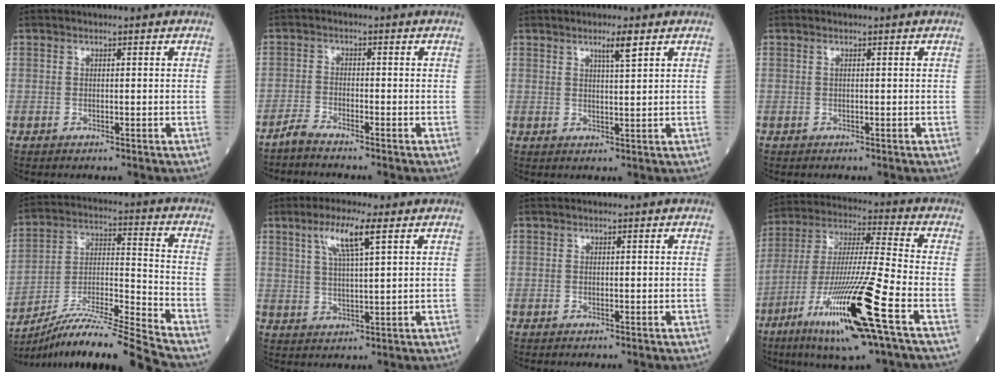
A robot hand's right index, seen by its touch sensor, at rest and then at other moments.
{"total": 2.4, "force": [-2.3, -0.4, 0.5], "torque": [-0.018, -0.009, -0.049]}
{"total": 2.9, "force": [1.8, -0.2, 2.2], "torque": [-0.044, 0.000, 0.035]}
{"total": 0.0}
{"total": 16.2, "force": [-14.4, -2.3, 7.0], "torque": [-0.130, 0.003, -0.259]}
{"total": 6.7, "force": [3.4, 0.3, 5.7], "torque": [-0.116, 0.005, 0.068]}
{"total": 0.0}
{"total": 19.4, "force": [-9.0, -0.2, 17.2], "torque": [-0.351, -0.037, -0.167]}